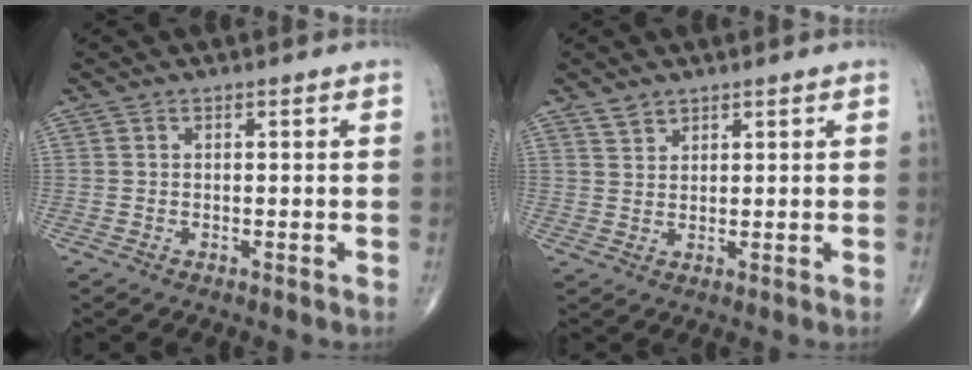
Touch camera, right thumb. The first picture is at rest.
{"total": 2.3, "force": [1.9, 1.2, 0.4], "torque": [0.004, -0.008, 0.034]}